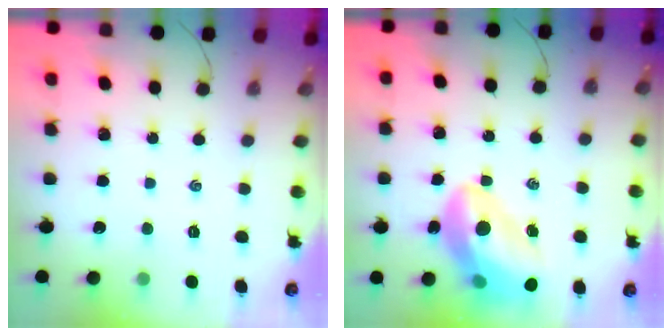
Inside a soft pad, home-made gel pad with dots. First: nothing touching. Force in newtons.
{"total": 16.8, "press": 16.2, "slide": 4.4}